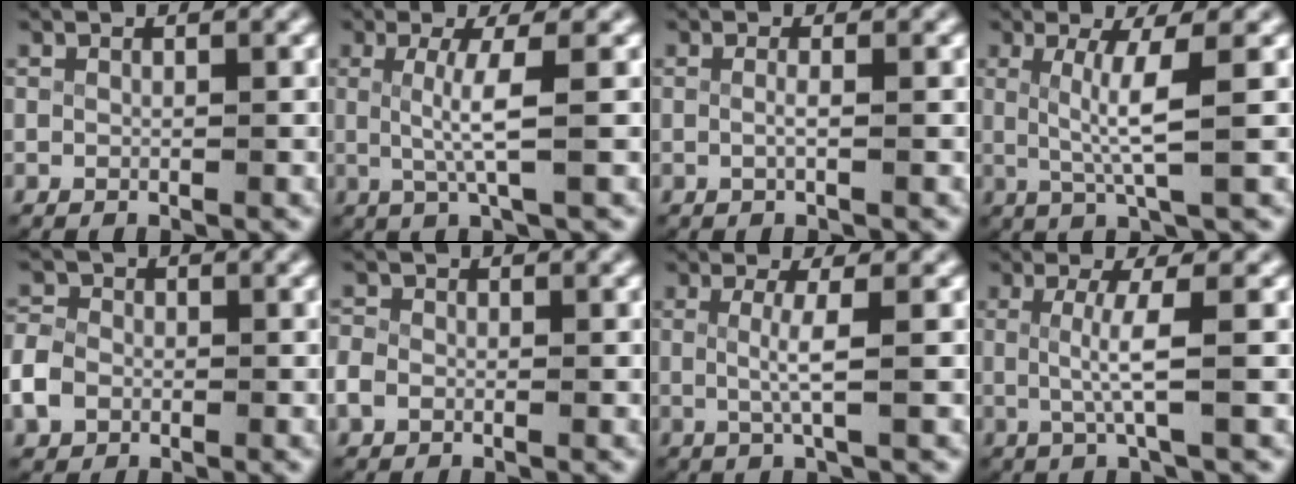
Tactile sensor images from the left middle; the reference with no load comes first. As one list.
[{"total": 3.7, "force": [0.1, -0.2, 3.7], "torque": [-0.074, -0.008, 0.006]}, {"total": 1.1, "force": [-0.4, -0.2, 1.0], "torque": [-0.026, -0.007, -0.006]}, {"total": 4.3, "force": [0.7, -0.1, 4.3], "torque": [-0.076, -0.009, 0.018]}, {"total": 2.9, "force": [-0.8, 2.5, 1.1], "torque": [-0.039, -0.006, -0.015]}, {"total": 1.8, "force": [-0.5, 1.5, 0.8], "torque": [-0.032, -0.005, -0.009]}, {"total": 2.7, "force": [0.2, -0.3, 2.7], "torque": [-0.059, -0.009, 0.010]}, {"total": 3.4, "force": [0.1, -0.3, 3.3], "torque": [-0.070, -0.006, 0.005]}]